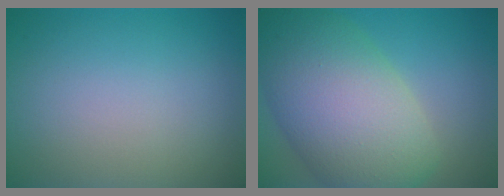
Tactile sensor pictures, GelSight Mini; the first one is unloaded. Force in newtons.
{"total": 11.8, "press": 11.8, "slide": 0.6}